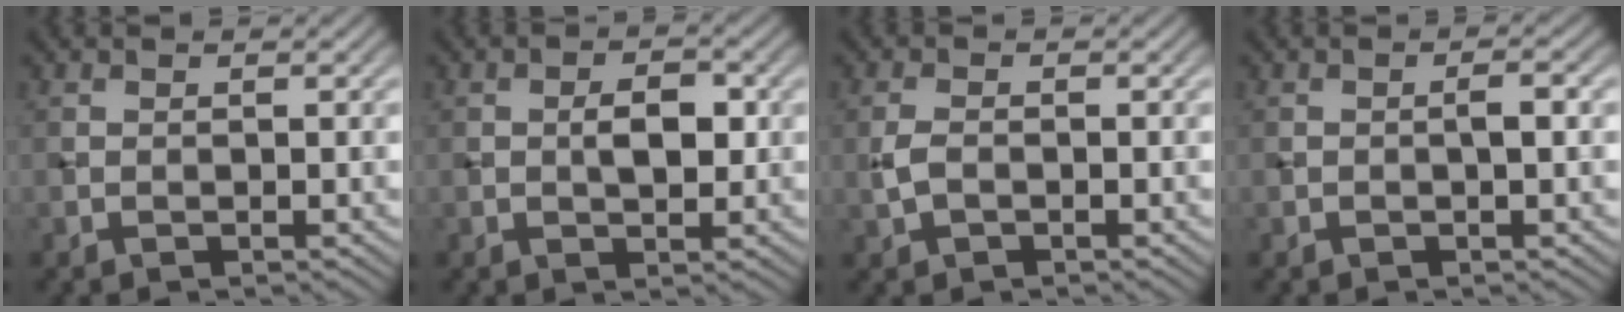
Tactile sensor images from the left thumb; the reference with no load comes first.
{"total": 3.4, "force": [0.1, 1.8, 2.9], "torque": [-0.045, 0.001, -0.002]}
{"total": 2.2, "force": [-0.5, 1.4, 1.6], "torque": [-0.044, 0.001, -0.012]}
{"total": 1.4, "force": [-0.2, 0.3, 1.3], "torque": [-0.021, 0.005, -0.005]}